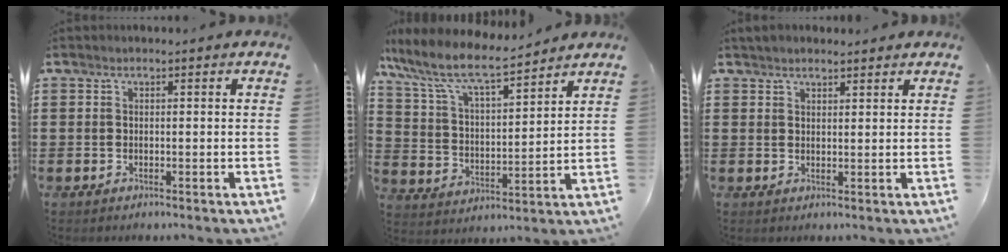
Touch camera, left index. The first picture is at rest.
{"total": 8.5, "force": [7.1, 1.7, 4.3], "torque": [-0.113, -0.036, 0.120]}
{"total": 2.0, "force": [1.9, 0.6, 0.6], "torque": [-0.014, 0.006, 0.036]}